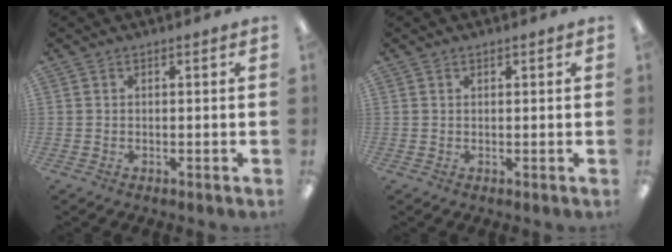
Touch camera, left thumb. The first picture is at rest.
{"total": 0.5, "force": [0.5, 0.3, 0.1], "torque": [-0.002, 0.002, 0.008]}